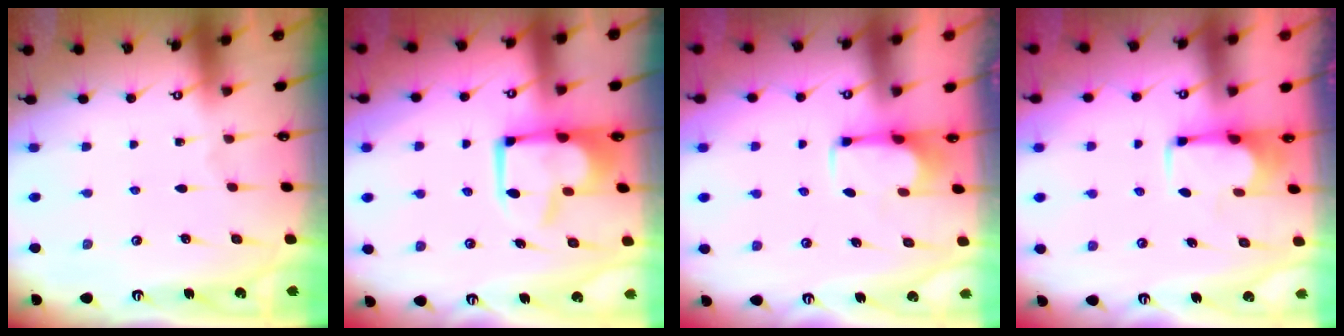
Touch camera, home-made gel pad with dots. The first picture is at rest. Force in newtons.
{"total": 2.8, "press": 2.7, "slide": 0.8}
{"total": 2.8, "press": 2.7, "slide": 0.9}
{"total": 1.9, "press": 1.8, "slide": 0.7}